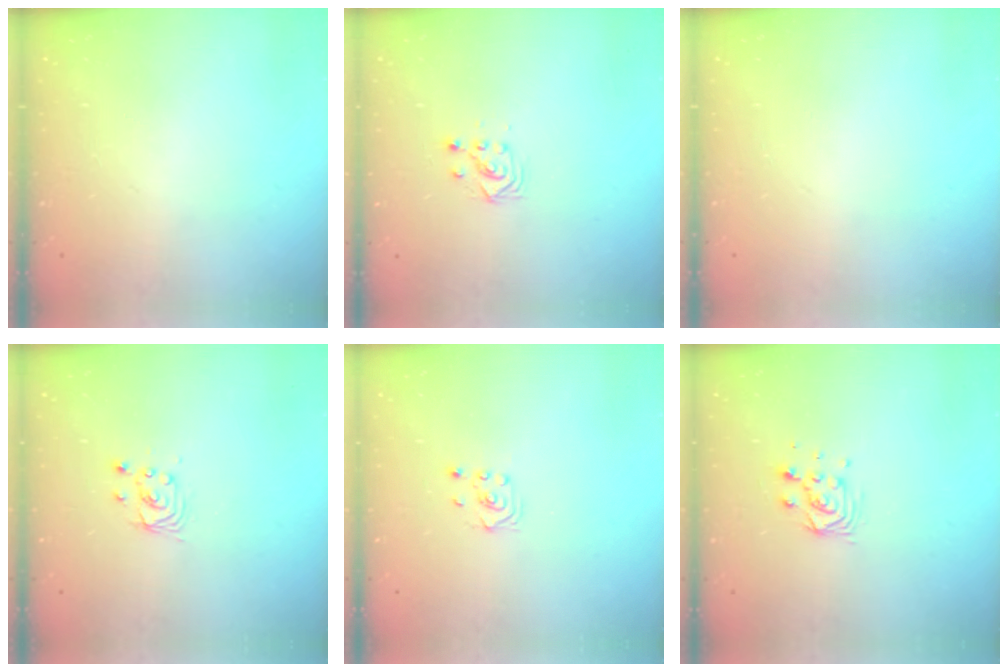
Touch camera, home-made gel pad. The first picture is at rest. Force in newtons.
{"total": 3.0, "press": 3.0, "slide": 0.2}
{"total": 0.0}
{"total": 2.9, "press": 2.9, "slide": 0.0}
{"total": 1.6, "press": 1.4, "slide": 0.9}
{"total": 7.0, "press": 7.0, "slide": 0.5}